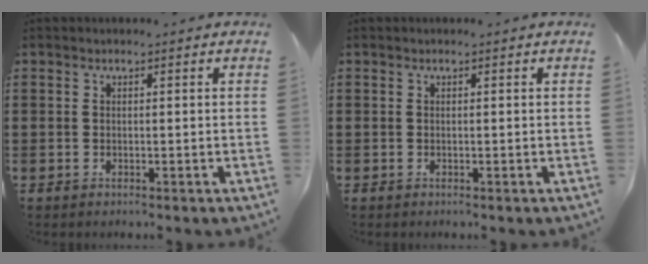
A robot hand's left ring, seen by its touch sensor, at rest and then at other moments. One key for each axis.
{"total": 0.0}